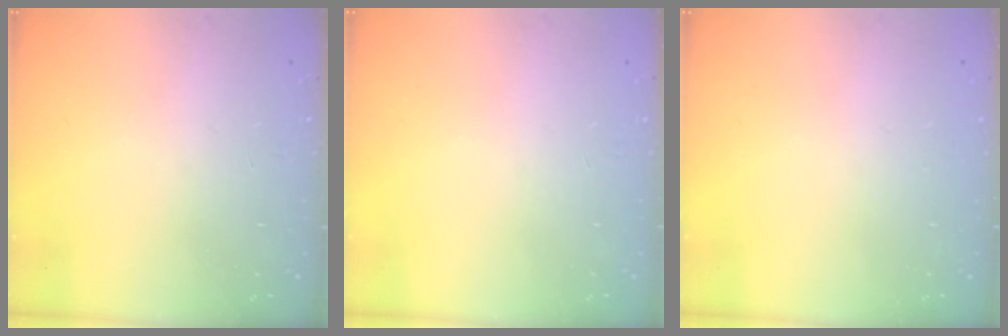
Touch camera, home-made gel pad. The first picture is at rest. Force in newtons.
{"total": 0.0}
{"total": 0.0}